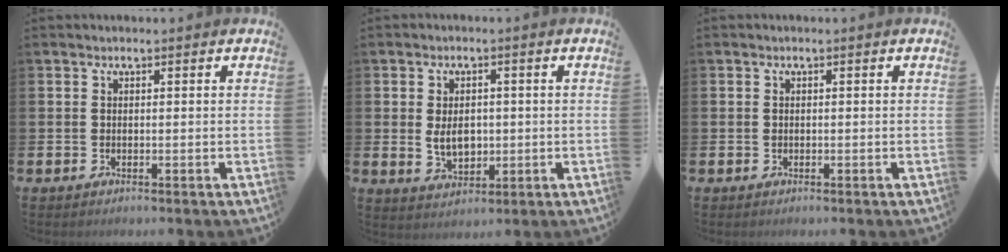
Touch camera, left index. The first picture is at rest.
{"total": 4.2, "force": [0.2, 2.9, 3.1], "torque": [-0.040, 0.001, -0.002]}
{"total": 0.0}